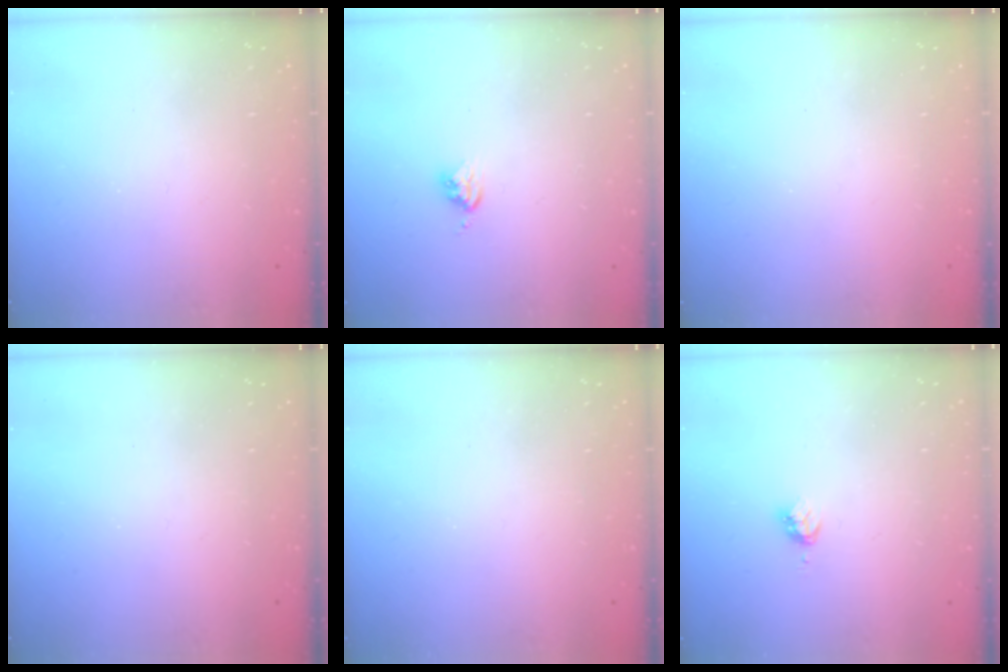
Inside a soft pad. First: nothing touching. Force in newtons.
{"total": 3.7, "press": 3.7, "slide": 0.5}
{"total": 0.0}
{"total": 0.0}
{"total": 0.0}
{"total": 2.9, "press": 2.8, "slide": 0.4}